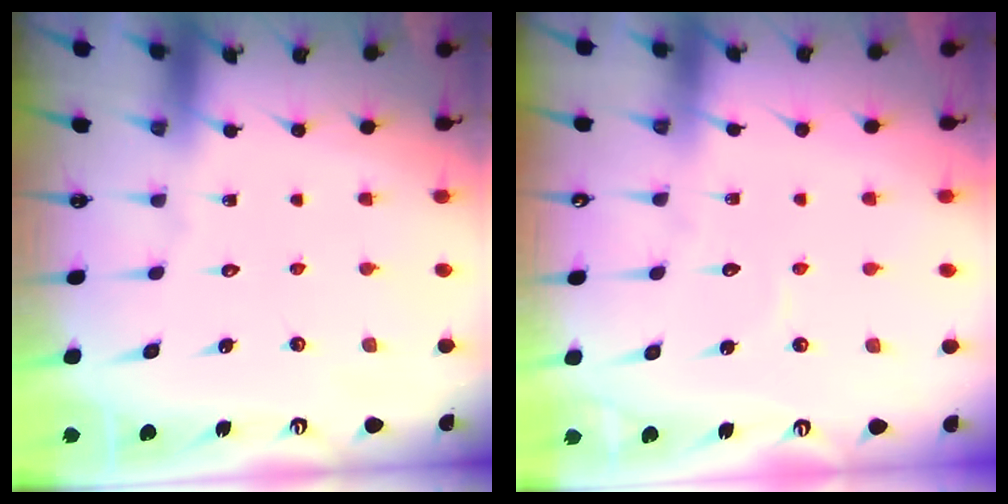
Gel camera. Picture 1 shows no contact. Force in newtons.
{"total": 3.5, "press": 3.5, "slide": 0.3}